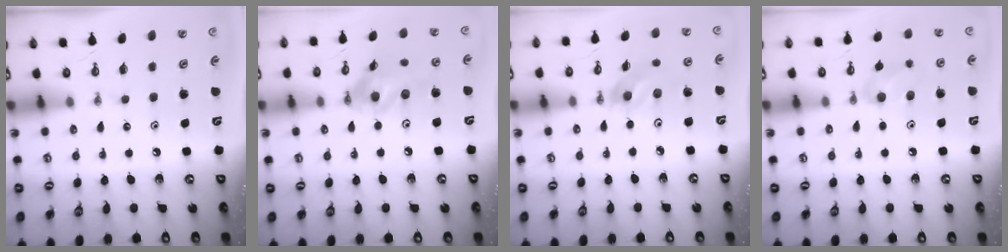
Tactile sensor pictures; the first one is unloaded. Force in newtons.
{"total": 13.1, "press": 13.0, "slide": 1.5}
{"total": 7.5, "press": 7.2, "slide": 2.1}
{"total": 9.0, "press": 6.3, "slide": 6.5}